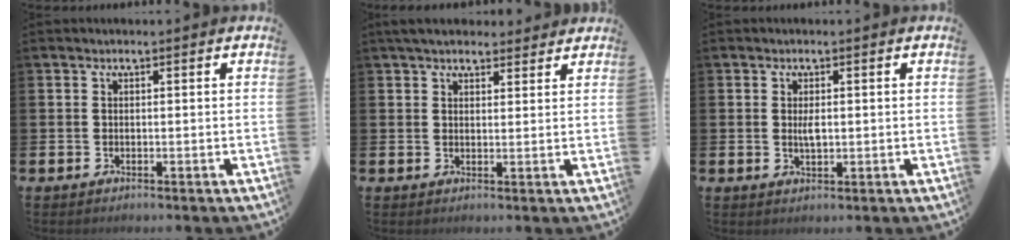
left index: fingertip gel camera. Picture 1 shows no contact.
{"total": 4.1, "force": [3.7, 1.5, 1.0], "torque": [-0.019, -0.011, 0.068]}
{"total": 1.6, "force": [0.3, 0.6, 1.5], "torque": [-0.028, 0.001, 0.003]}